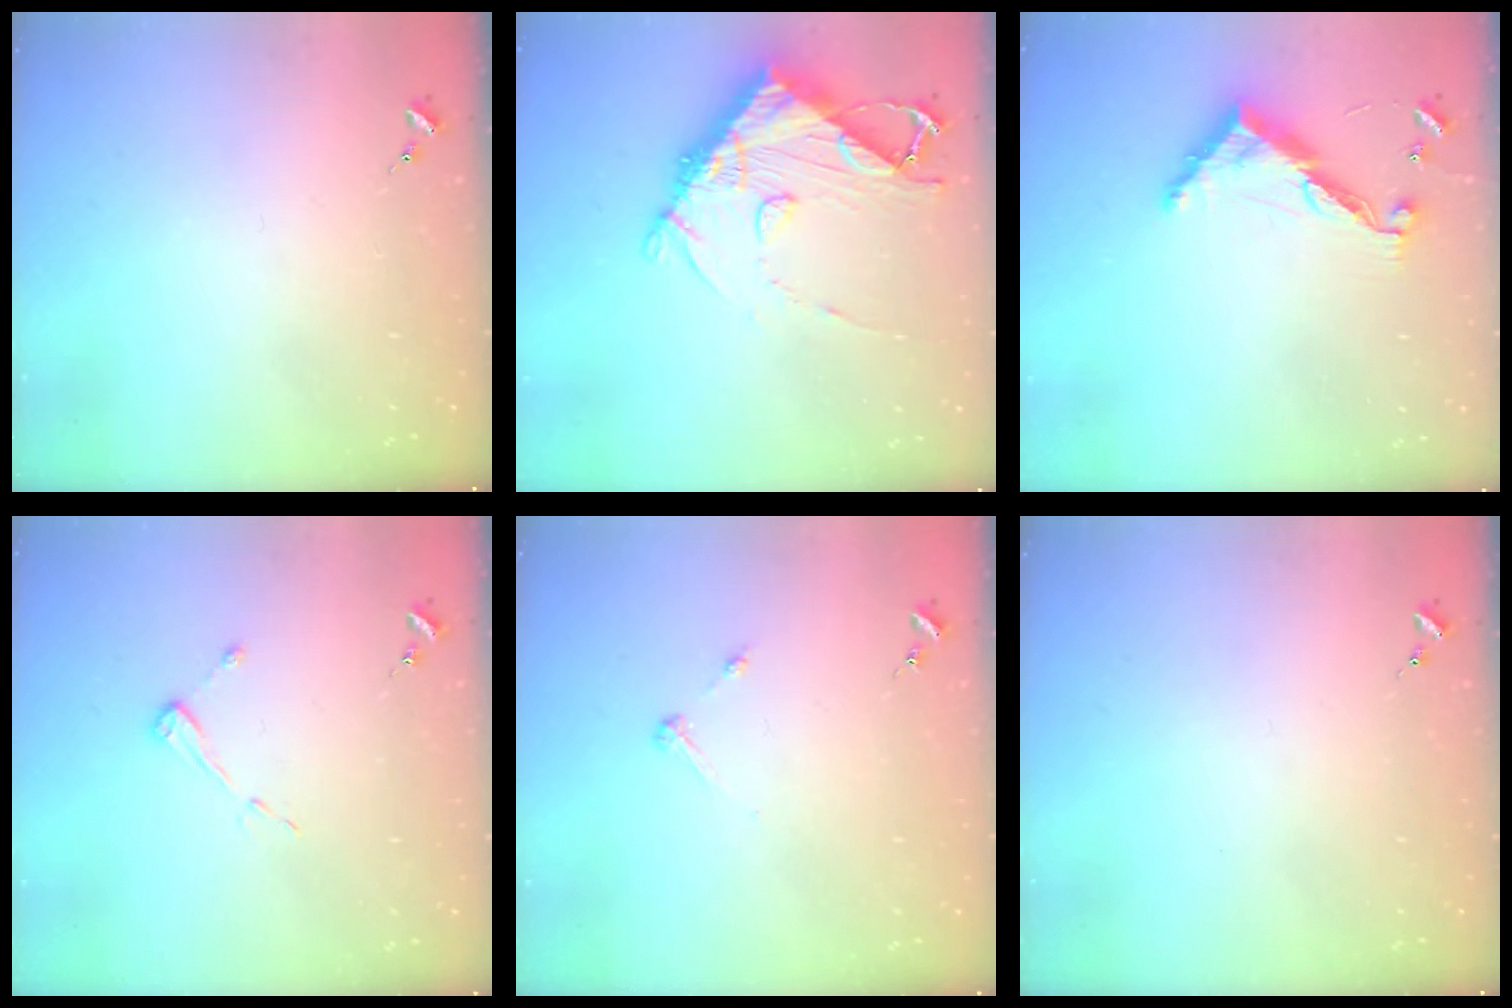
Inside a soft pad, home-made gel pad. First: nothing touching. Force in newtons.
{"total": 14.2, "press": 14.1, "slide": 1.7}
{"total": 9.7, "press": 9.7, "slide": 0.3}
{"total": 4.3, "press": 4.3, "slide": 0.5}
{"total": 3.3, "press": 3.2, "slide": 0.4}
{"total": 0.0}